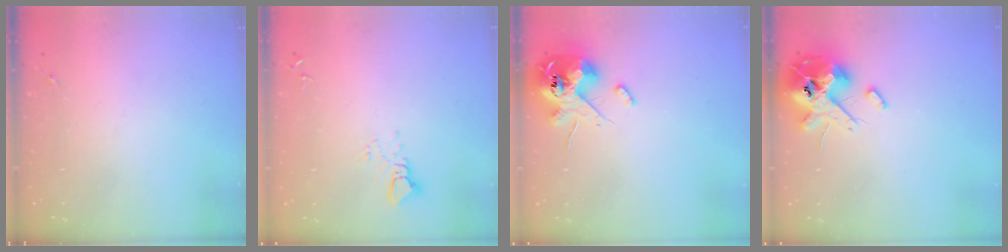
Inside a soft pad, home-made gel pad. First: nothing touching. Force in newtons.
{"total": 3.3, "press": 3.3, "slide": 0.2}
{"total": 13.2, "press": 13.0, "slide": 2.2}
{"total": 14.3, "press": 14.0, "slide": 2.5}